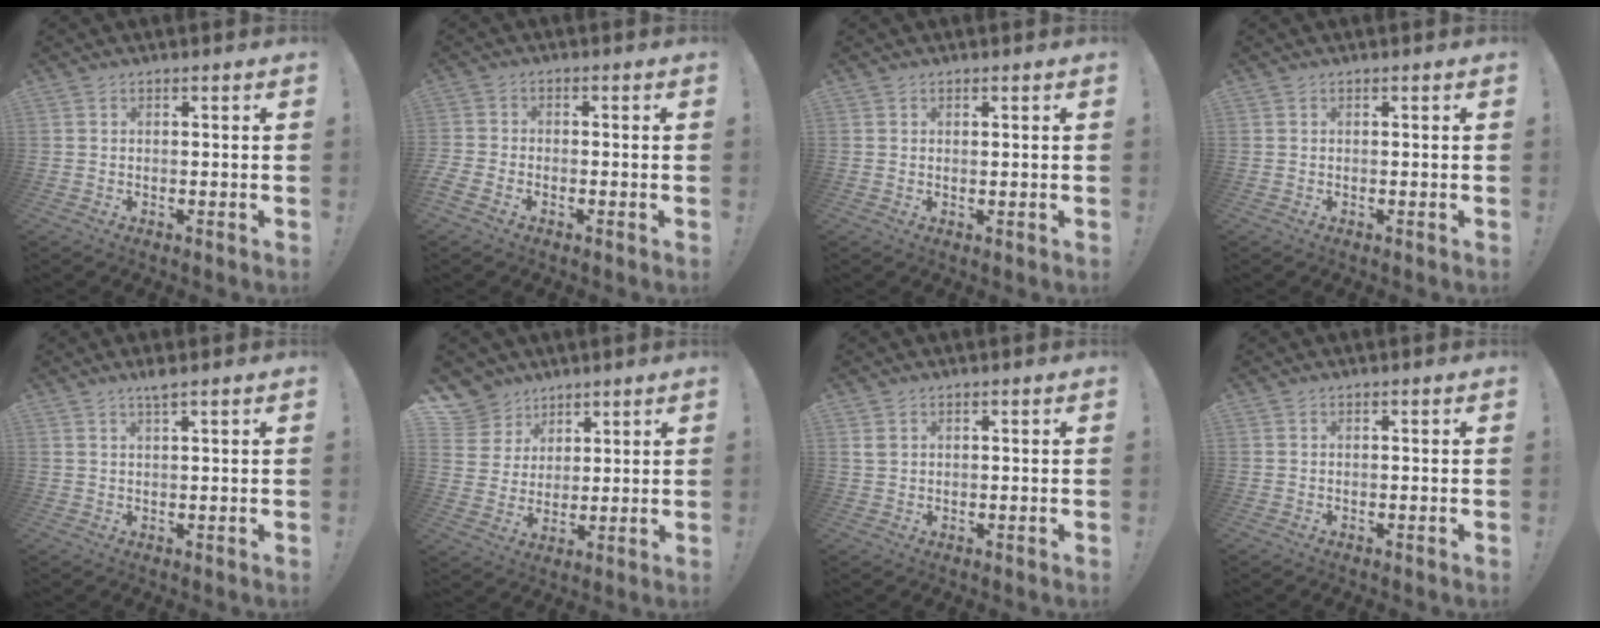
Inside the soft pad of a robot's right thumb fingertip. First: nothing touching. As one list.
[{"total": 2.9, "force": [-1.8, 1.7, 1.5], "torque": [-0.049, 0.000, -0.036]}, {"total": 0.5, "force": [0.5, 0.2, 0.0], "torque": [0.000, 0.000, 0.010]}, {"total": 0.0}, {"total": 2.2, "force": [1.8, -0.4, 1.2], "torque": [-0.020, -0.011, 0.030]}, {"total": 8.7, "force": [5.8, 6.4, 0.8], "torque": [-0.022, -0.049, 0.118]}, {"total": 1.5, "force": [0.8, 1.2, 0.6], "torque": [-0.006, -0.002, 0.014]}, {"total": 0.0}]